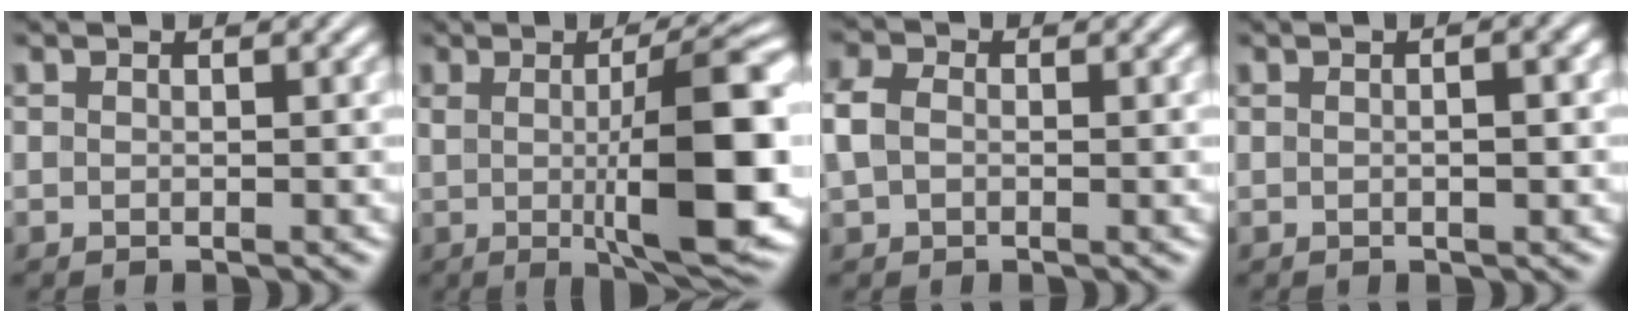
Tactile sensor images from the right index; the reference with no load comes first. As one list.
[{"total": 10.8, "force": [-0.5, 2.1, 10.6], "torque": [-0.138, 0.007, -0.009]}, {"total": 3.0, "force": [0.0, 2.4, 1.7], "torque": [-0.053, -0.003, 0.003]}, {"total": 1.5, "force": [0.0, 0.0, 1.5], "torque": [-0.012, 0.010, -0.006]}]